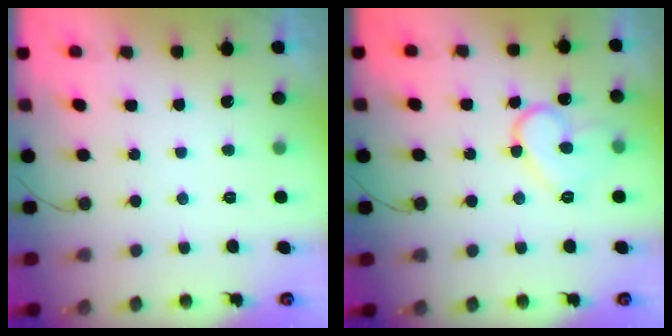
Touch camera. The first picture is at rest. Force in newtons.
{"total": 10.6, "press": 10.5, "slide": 1.0}